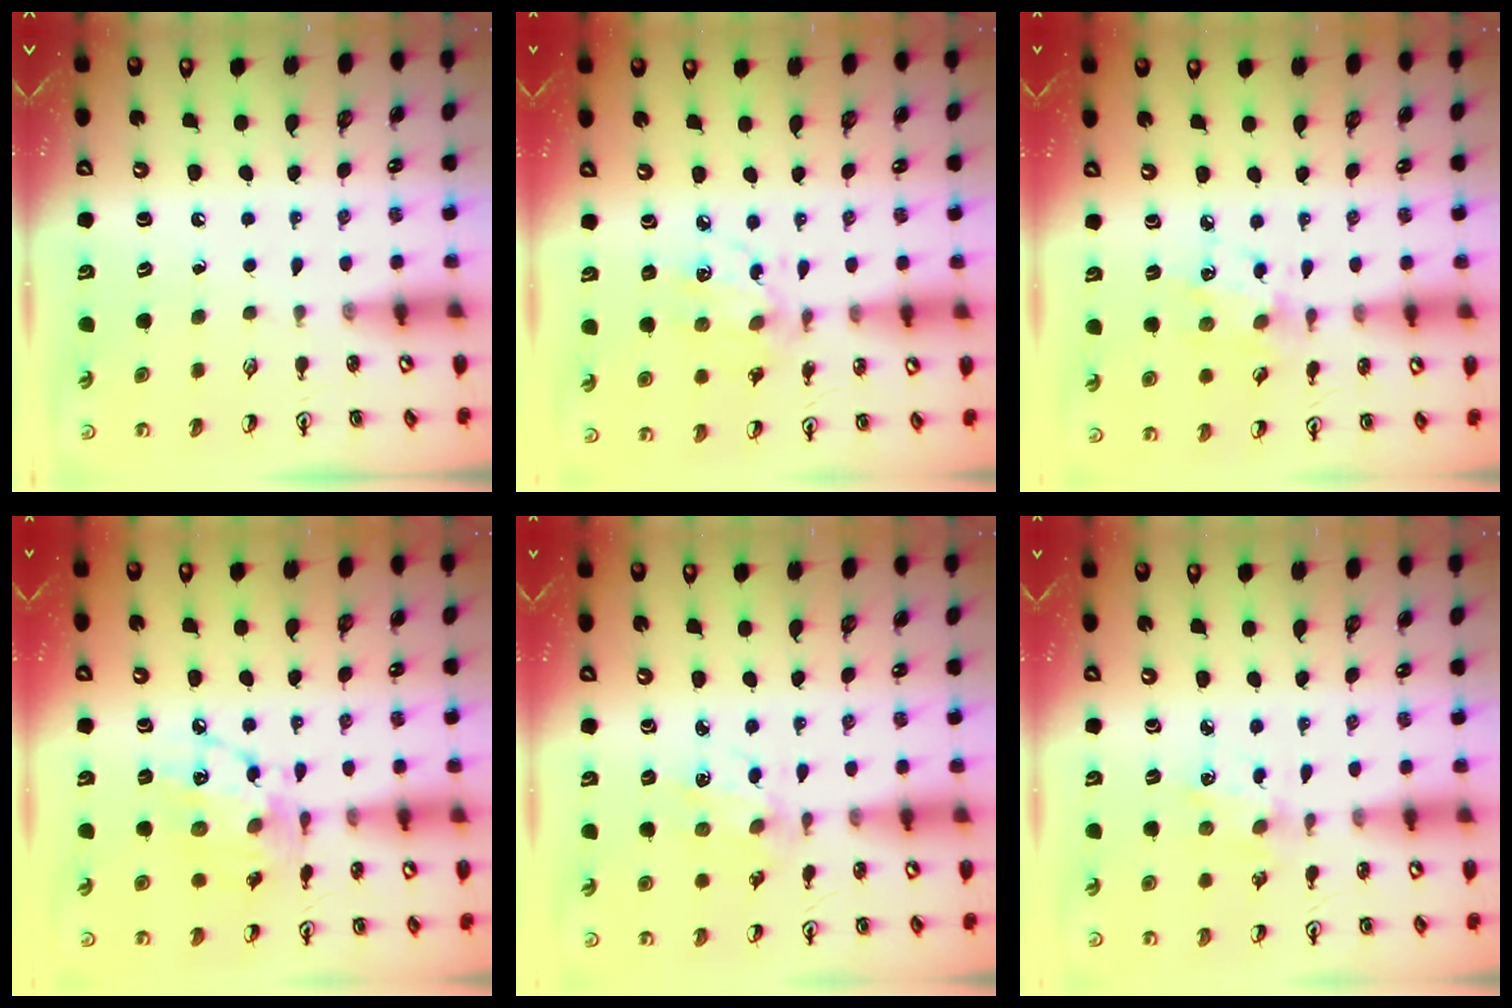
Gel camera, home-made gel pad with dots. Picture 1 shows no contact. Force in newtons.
{"total": 7.9, "press": 7.9, "slide": 0.6}
{"total": 6.9, "press": 6.7, "slide": 1.6}
{"total": 14.4, "press": 14.4, "slide": 1.2}
{"total": 2.5, "press": 2.5, "slide": 0.5}
{"total": 2.5, "press": 2.4, "slide": 0.4}